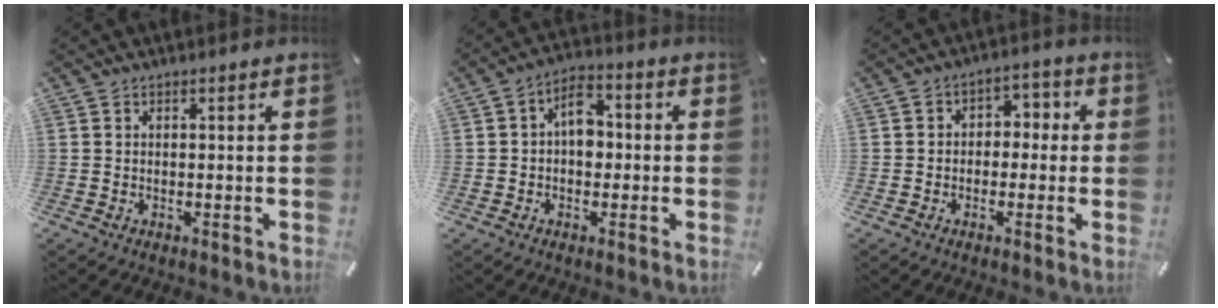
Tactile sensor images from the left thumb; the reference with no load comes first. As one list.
[{"total": 6.7, "force": [-0.3, 4.7, 4.8], "torque": [-0.065, 0.008, -0.008]}, {"total": 4.5, "force": [-1.9, 3.8, 1.6], "torque": [-0.023, 0.018, -0.041]}]